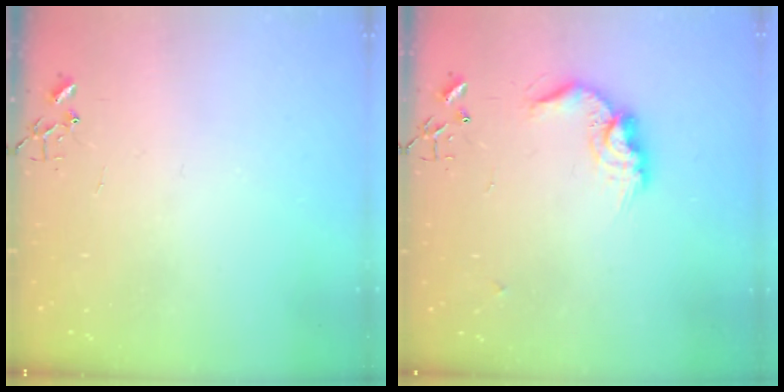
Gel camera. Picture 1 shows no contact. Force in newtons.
{"total": 12.0, "press": 12.0, "slide": 0.1}